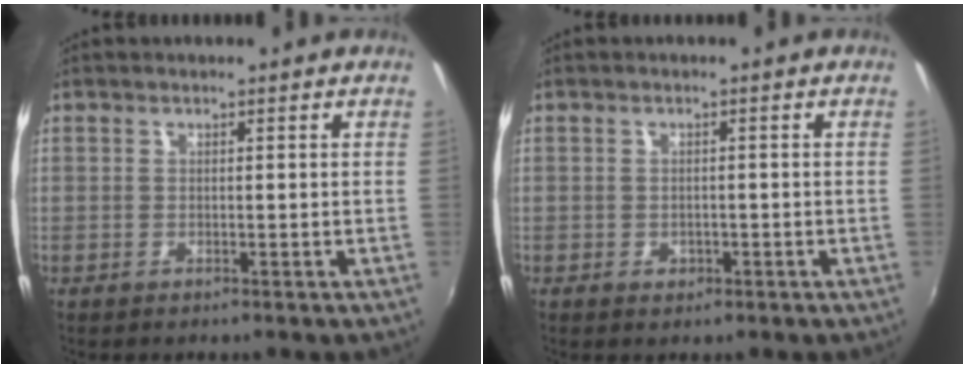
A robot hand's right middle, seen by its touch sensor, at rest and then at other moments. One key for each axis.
{"total": 1.6, "fx": -0.7, "fy": 1.3, "fz": 0.7, "tx": -0.012, "ty": -0.001, "tz": -0.007}